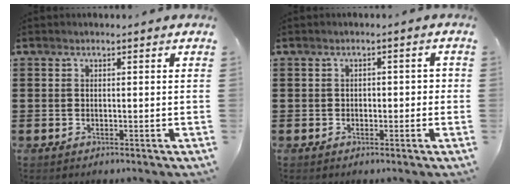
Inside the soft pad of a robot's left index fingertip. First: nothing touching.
{"total": 1.4, "force": [-0.4, 1.0, 0.8], "torque": [-0.020, 0.007, -0.013]}